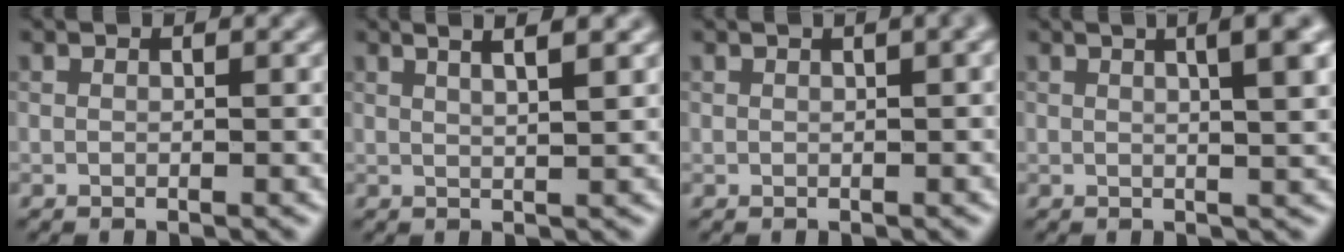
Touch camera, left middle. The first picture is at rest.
{"total": 3.0, "force": [1.8, 0.6, 2.3], "torque": [-0.014, 0.018, 0.014]}
{"total": 3.2, "force": [1.6, 1.4, 2.5], "torque": [-0.011, 0.025, 0.007]}
{"total": 5.6, "force": [2.2, 1.7, 4.9], "torque": [-0.038, 0.031, 0.017]}